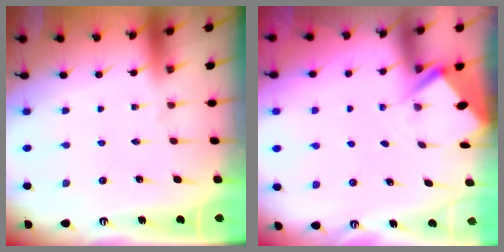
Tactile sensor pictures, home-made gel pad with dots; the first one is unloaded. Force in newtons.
{"total": 3.0, "press": 2.9, "slide": 0.4}